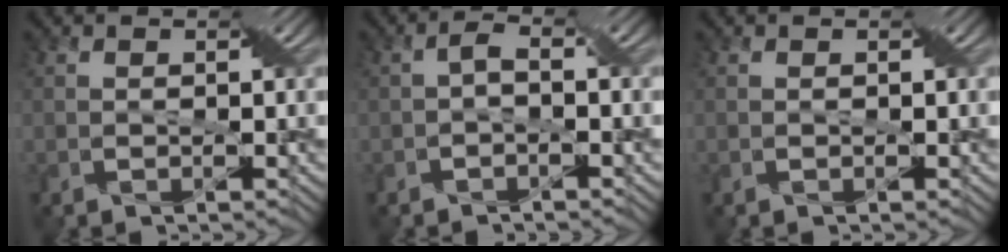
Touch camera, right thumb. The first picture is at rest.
{"total": 1.1, "force": [-0.6, -0.2, 0.9], "torque": [-0.034, 0.004, -0.013]}
{"total": 0.0}